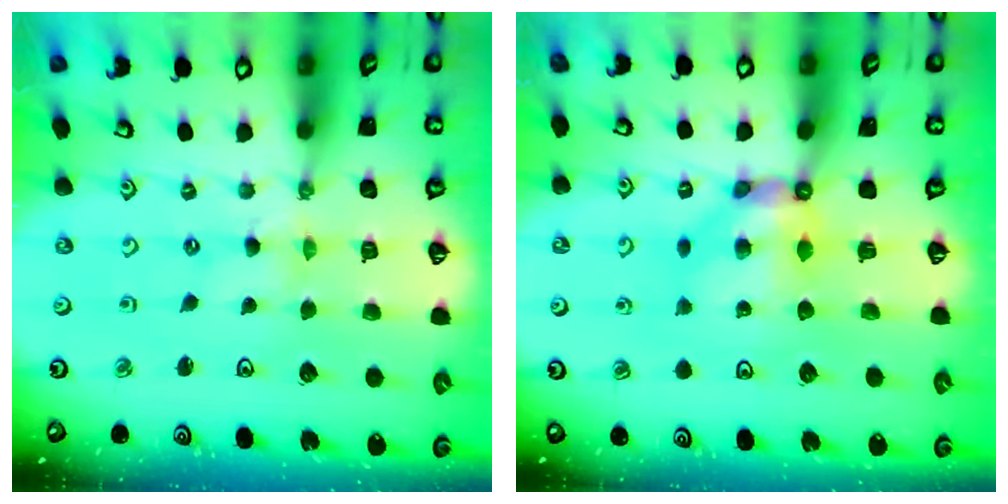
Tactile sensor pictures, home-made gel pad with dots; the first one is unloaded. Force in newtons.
{"total": 6.9, "press": 6.9, "slide": 0.4}